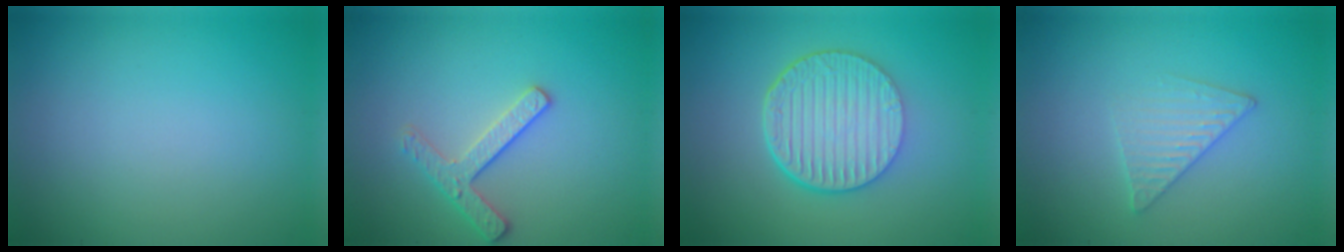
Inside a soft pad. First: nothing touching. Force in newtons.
{"total": 2.5, "press": 2.4, "slide": 0.5}
{"total": 7.1, "press": 4.8, "slide": 5.2}
{"total": 2.4, "press": 2.3, "slide": 0.2}